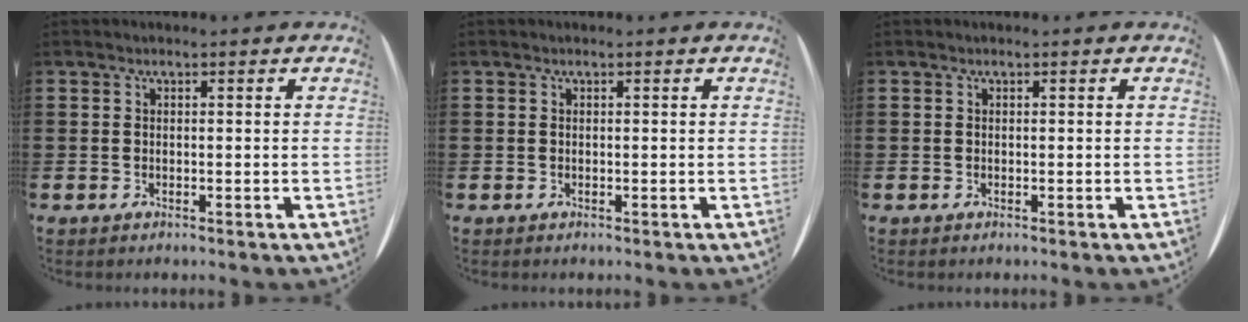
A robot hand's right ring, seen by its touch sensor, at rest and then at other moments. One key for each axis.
{"total": 0.0}
{"total": 0.0}